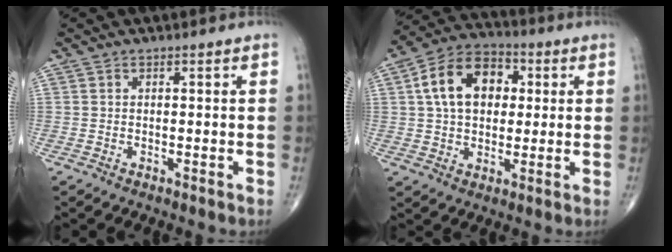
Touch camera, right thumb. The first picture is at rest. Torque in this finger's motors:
{"motor_torque": [-0.49, 0.86, 0.69, 0.49, 0.14]}